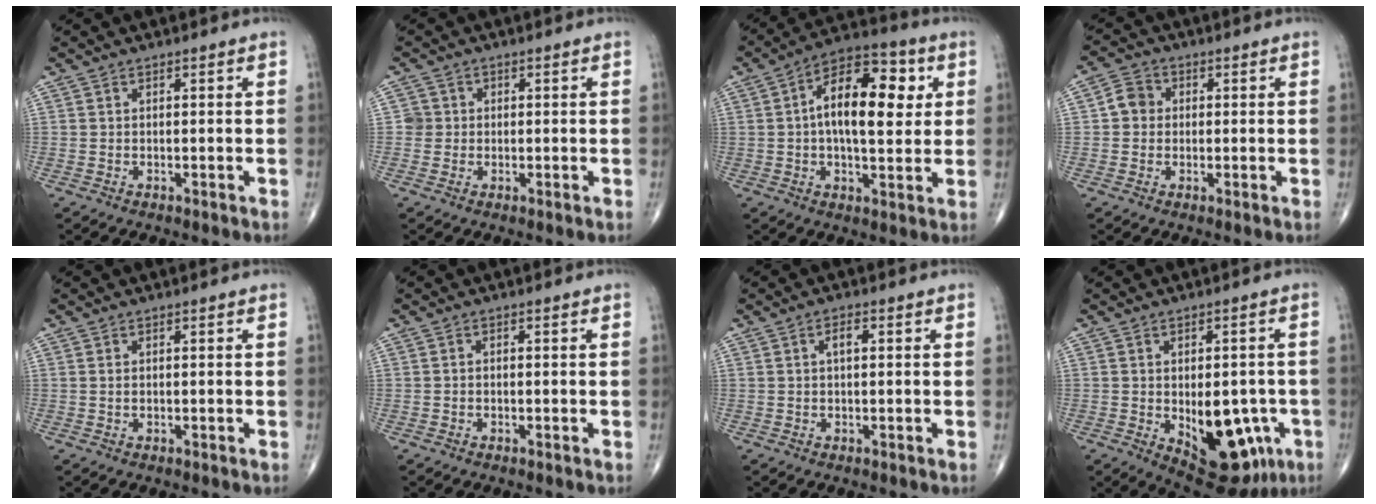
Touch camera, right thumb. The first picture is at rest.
{"total": 2.3, "force": [0.0, 2.3, 0.1], "torque": [0.017, 0.007, -0.004]}
{"total": 15.8, "force": [2.7, 8.0, 13.4], "torque": [-0.189, 0.016, 0.033]}
{"total": 4.2, "force": [0.2, 3.8, 1.8], "torque": [-0.017, 0.009, -0.005]}
{"total": 0.5, "force": [0.1, 0.3, 0.4], "torque": [-0.012, 0.000, 0.004]}
{"total": 0.5, "force": [-0.2, 0.3, 0.4], "torque": [-0.007, 0.003, -0.005]}
{"total": 2.1, "force": [0.4, 1.0, 1.9], "torque": [-0.033, 0.003, 0.005]}
{"total": 16.0, "force": [-4.4, 8.7, 12.7], "torque": [-0.141, 0.004, -0.034]}